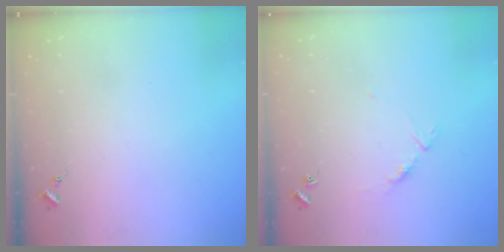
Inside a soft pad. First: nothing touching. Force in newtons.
{"total": 5.5, "press": 5.5, "slide": 0.4}